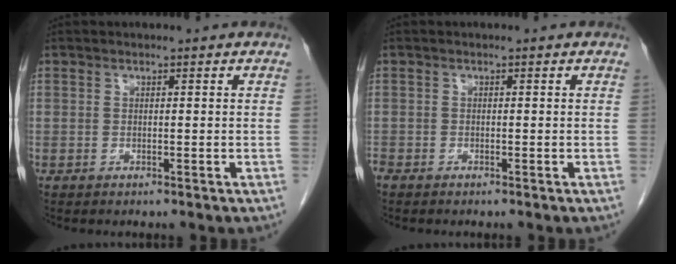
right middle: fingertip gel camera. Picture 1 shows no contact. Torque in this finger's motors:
{"motor_torque": [0.17, -0.08, 0.05, 0.02]}